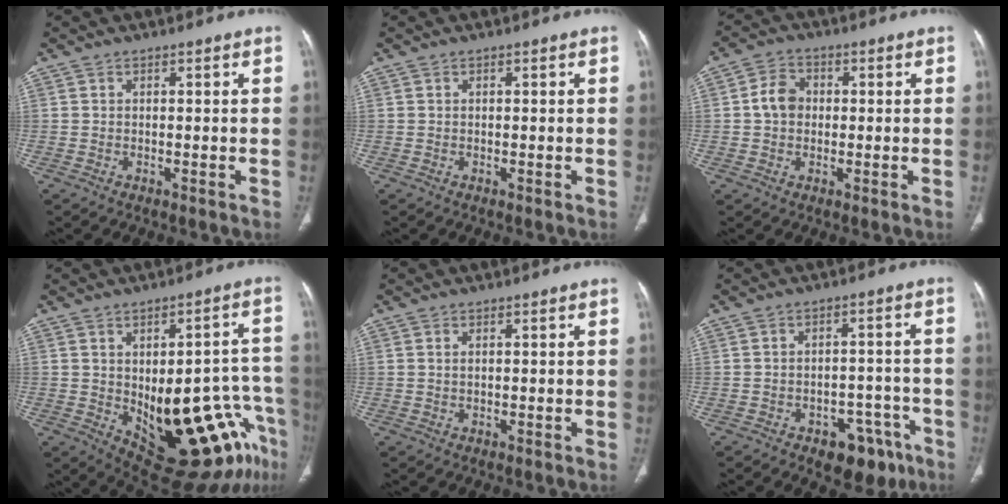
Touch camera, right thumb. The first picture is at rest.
{"total": 0.0}
{"total": 5.3, "force": [0.2, 4.2, 3.2], "torque": [-0.050, 0.012, -0.001]}
{"total": 21.6, "force": [-7.6, 8.3, 18.4], "torque": [-0.187, 0.029, -0.080]}
{"total": 0.8, "force": [0.3, 0.4, 0.6], "torque": [-0.015, 0.001, 0.007]}
{"total": 9.4, "force": [-5.7, 5.6, 5.0], "torque": [-0.028, 0.043, -0.070]}